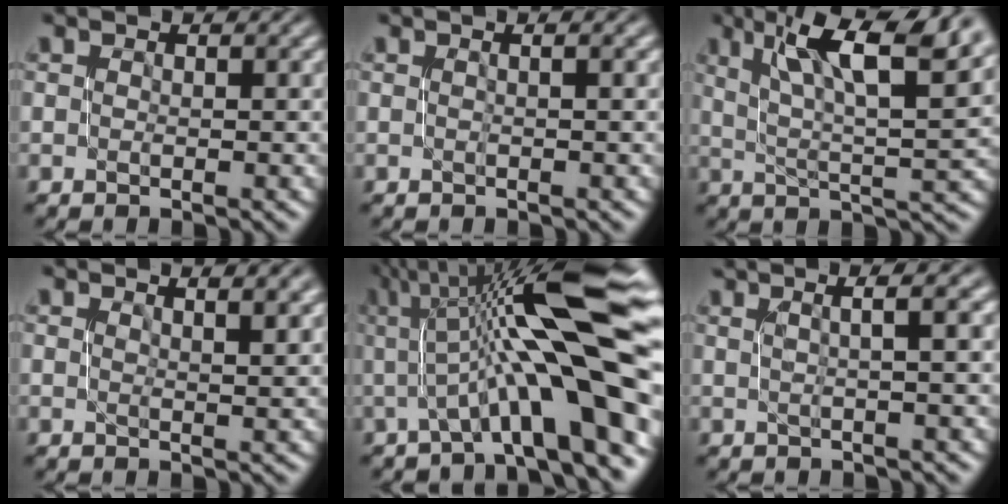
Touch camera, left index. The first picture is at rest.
{"total": 1.2, "force": [0.1, 0.4, 1.1], "torque": [-0.012, 0.006, -0.003]}
{"total": 10.9, "force": [5.5, 2.7, 9.0], "torque": [-0.139, 0.018, 0.095]}
{"total": 3.4, "force": [1.9, 1.1, 2.6], "torque": [-0.018, 0.007, 0.015]}
{"total": 13.1, "force": [1.3, 3.0, 12.7], "torque": [-0.180, 0.021, 0.022]}
{"total": 3.7, "force": [1.3, 0.7, 3.4], "torque": [-0.046, 0.015, 0.016]}